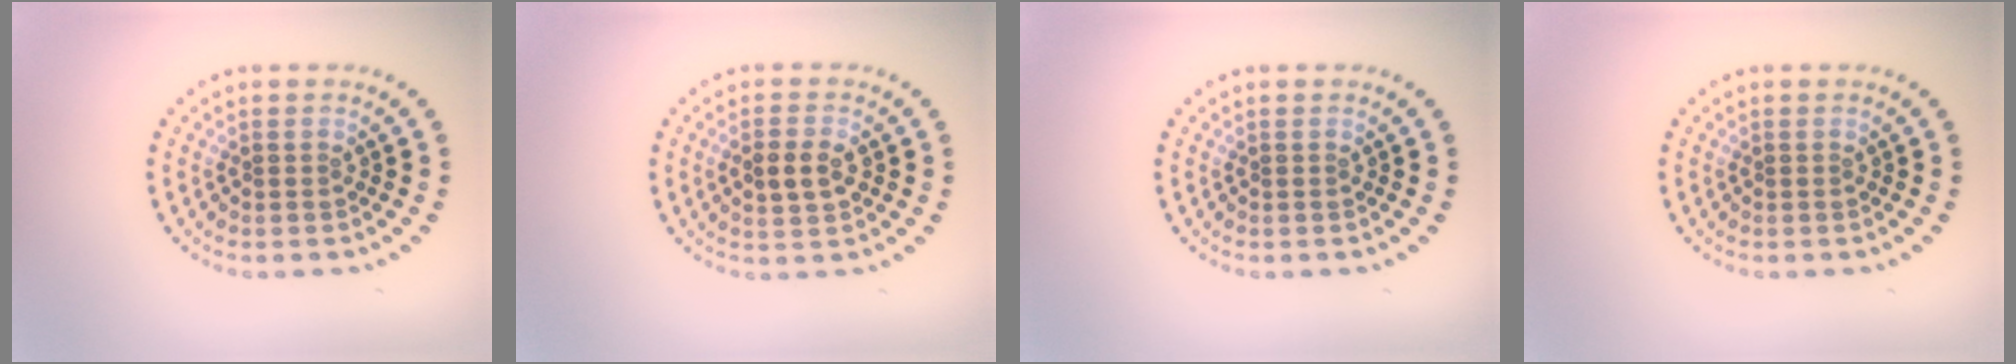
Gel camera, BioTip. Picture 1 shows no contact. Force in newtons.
{"total": 2.7, "press": 2.7, "slide": 0.1}
{"total": 0.0}
{"total": 0.0}